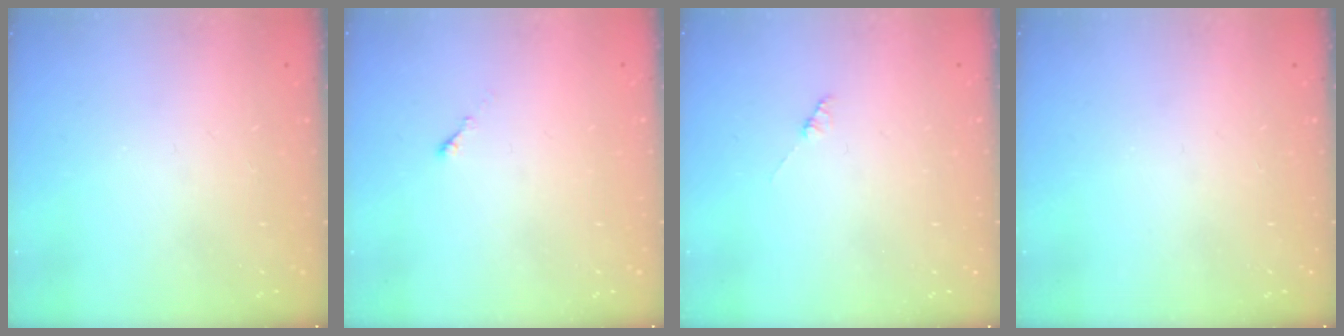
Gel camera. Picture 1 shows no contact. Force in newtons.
{"total": 0.0}
{"total": 0.9, "press": 0.8, "slide": 0.2}
{"total": 0.0}